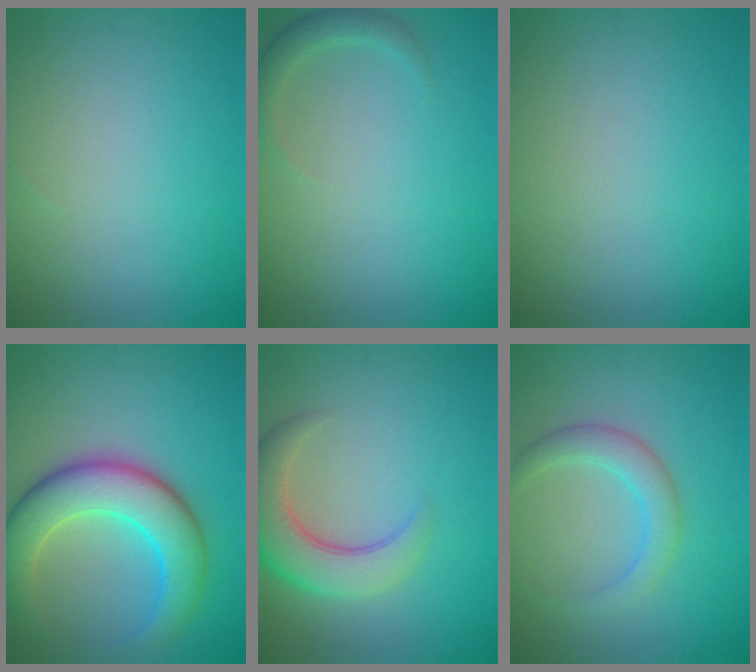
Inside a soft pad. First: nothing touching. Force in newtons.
{"total": 1.6, "press": 1.6, "slide": 0.2}
{"total": 0.0}
{"total": 7.7, "press": 7.7, "slide": 0.3}
{"total": 5.3, "press": 5.3, "slide": 0.5}
{"total": 2.8, "press": 2.8, "slide": 0.2}